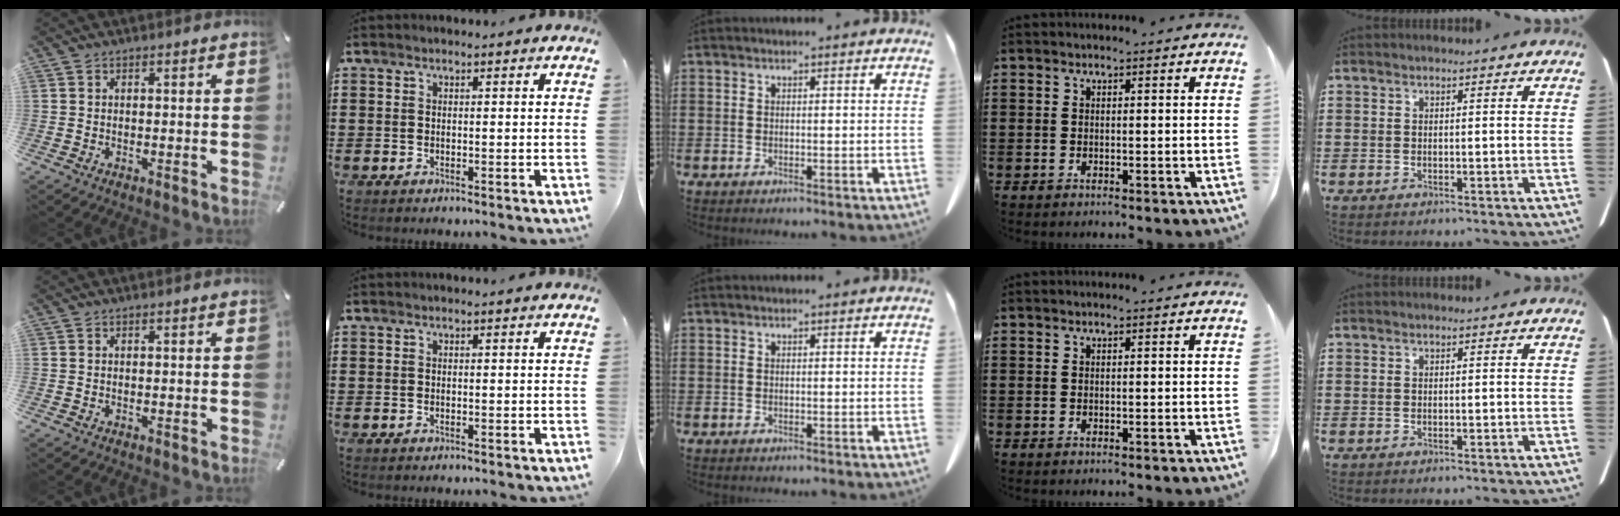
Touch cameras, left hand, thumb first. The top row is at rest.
{}